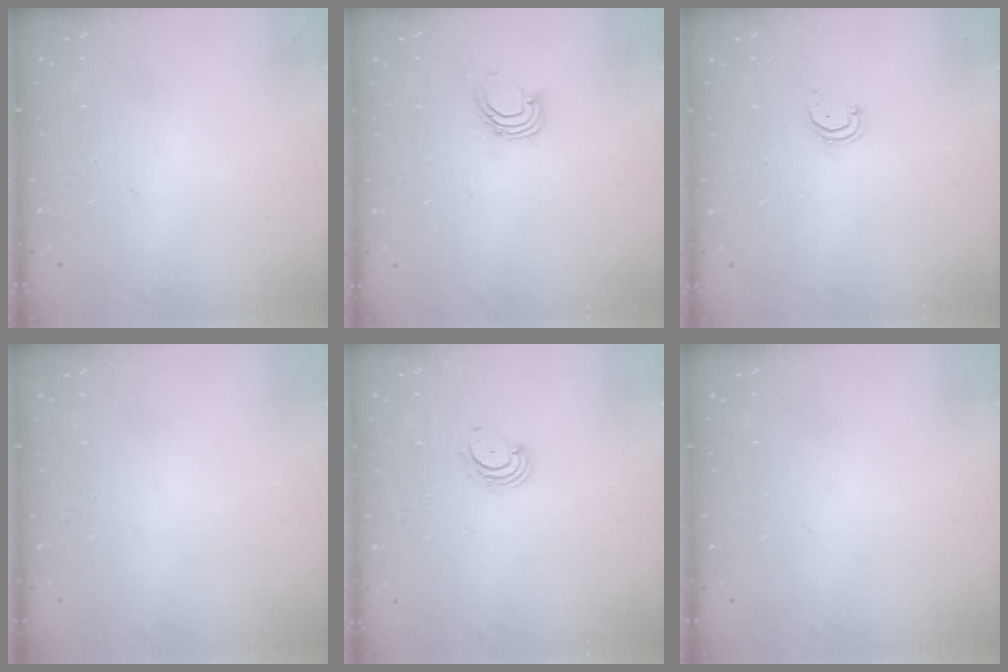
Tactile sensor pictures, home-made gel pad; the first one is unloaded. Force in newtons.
{"total": 2.6, "press": 2.6, "slide": 0.2}
{"total": 2.6, "press": 2.6, "slide": 0.2}
{"total": 0.0}
{"total": 3.2, "press": 3.1, "slide": 0.4}
{"total": 0.0}